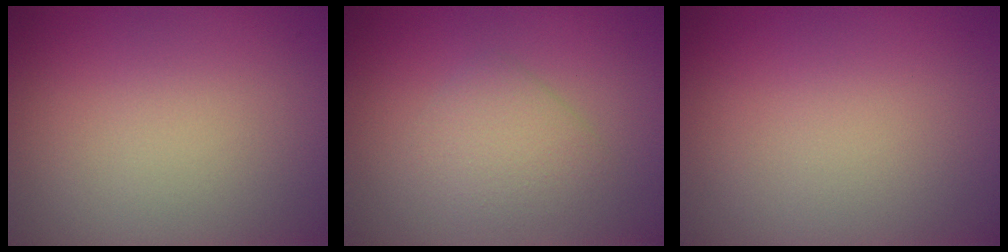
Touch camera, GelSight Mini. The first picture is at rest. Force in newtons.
{"total": 2.2, "press": 2.2, "slide": 0.1}
{"total": 0.0}